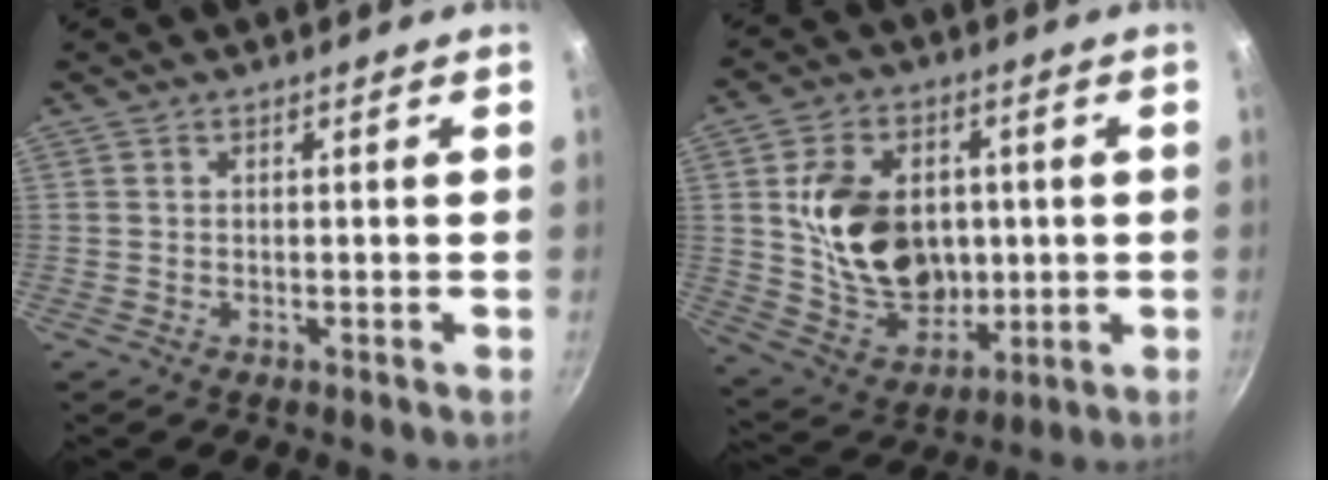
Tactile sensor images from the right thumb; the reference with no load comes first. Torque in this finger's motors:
{"motor_torque": [0.48, 0.68, 1.51, 0.31, 0.16]}